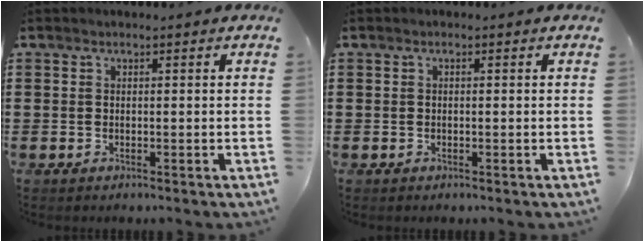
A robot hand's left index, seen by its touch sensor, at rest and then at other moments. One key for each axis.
{"total": 0.0}